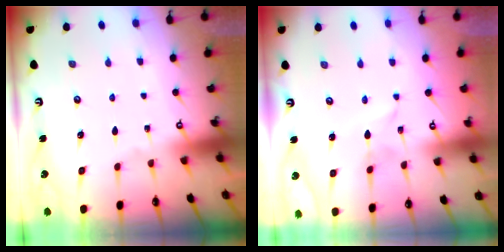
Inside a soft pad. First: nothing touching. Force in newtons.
{"total": 1.4, "press": 1.4, "slide": 0.0}